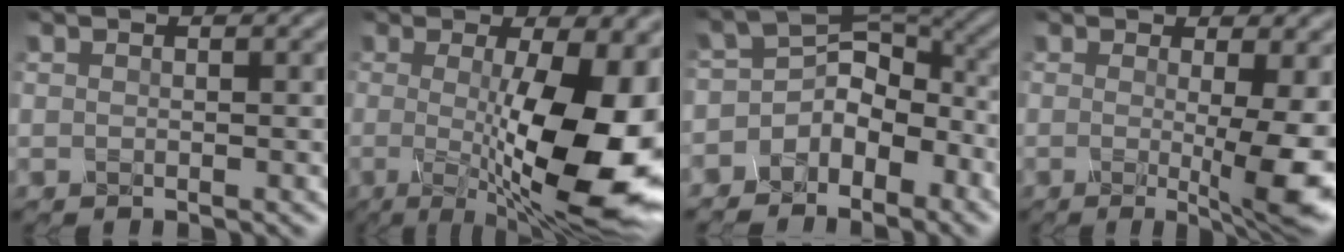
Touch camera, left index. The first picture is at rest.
{"total": 12.8, "force": [-1.2, 2.7, 12.5], "torque": [-0.161, -0.018, -0.019]}
{"total": 5.2, "force": [-3.3, 3.4, 2.0], "torque": [0.003, 0.019, -0.066]}
{"total": 6.1, "force": [-0.4, 0.9, 6.0], "torque": [-0.086, -0.013, -0.005]}